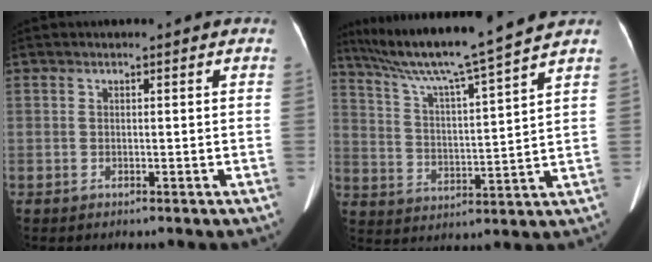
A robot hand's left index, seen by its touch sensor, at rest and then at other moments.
{"total": 15.3, "force": [12.8, -2.1, 8.0], "torque": [-0.143, -0.001, 0.211]}